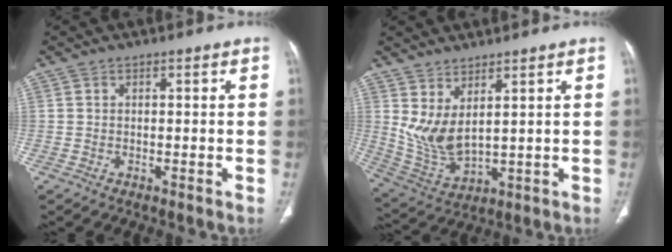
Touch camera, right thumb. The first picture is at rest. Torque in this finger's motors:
{"motor_torque": [-0.21, 1.82, -0.10, 0.10, 0.22]}